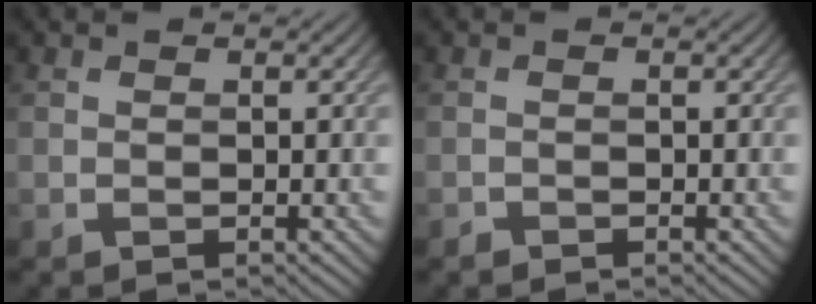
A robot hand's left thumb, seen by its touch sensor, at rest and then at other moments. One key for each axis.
{"total": 0.6, "fx": -0.6, "fy": 0.2, "fz": 0.0, "tx": 0.000, "ty": -0.002, "tz": -0.011}